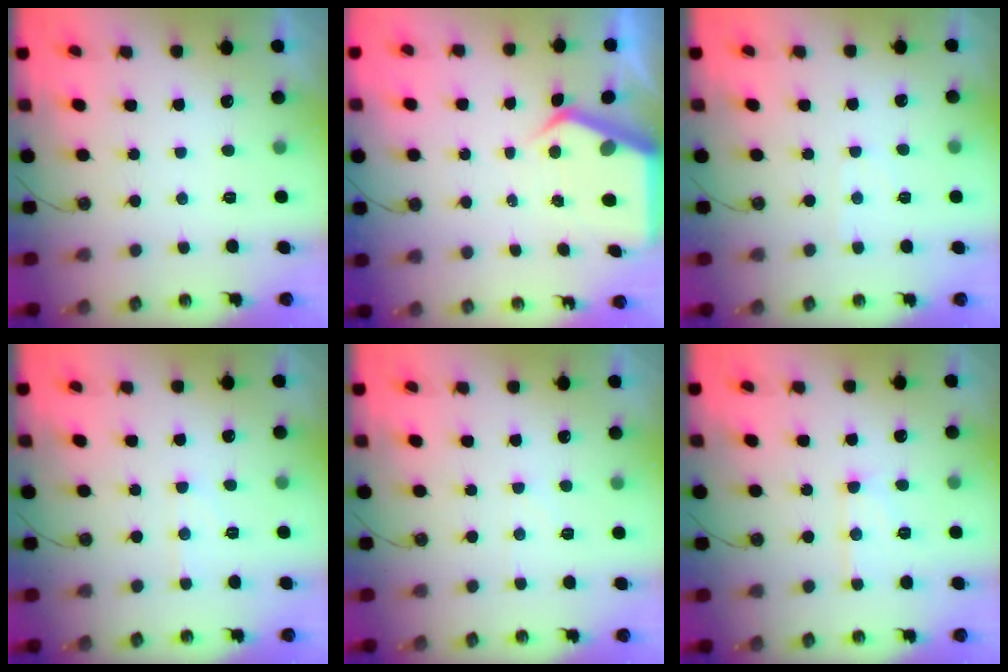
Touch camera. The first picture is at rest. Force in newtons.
{"total": 6.0, "press": 6.0, "slide": 0.5}
{"total": 3.3, "press": 3.2, "slide": 0.5}
{"total": 5.3, "press": 5.3, "slide": 0.2}
{"total": 3.9, "press": 3.8, "slide": 0.4}
{"total": 8.9, "press": 8.9, "slide": 0.8}